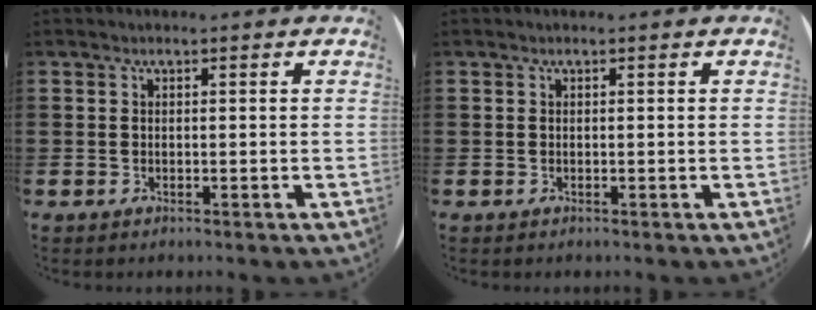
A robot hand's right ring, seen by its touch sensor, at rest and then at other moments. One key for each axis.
{"total": 0.0}